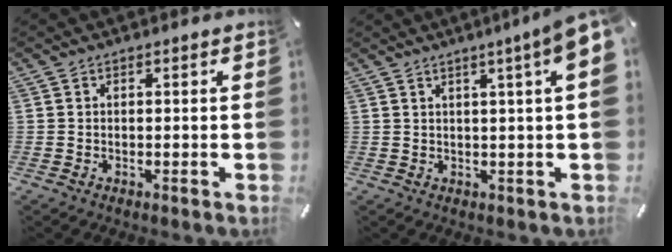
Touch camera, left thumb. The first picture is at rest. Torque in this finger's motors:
{"motor_torque": [1.89, 3.12, 2.02, -0.74, 0.14]}